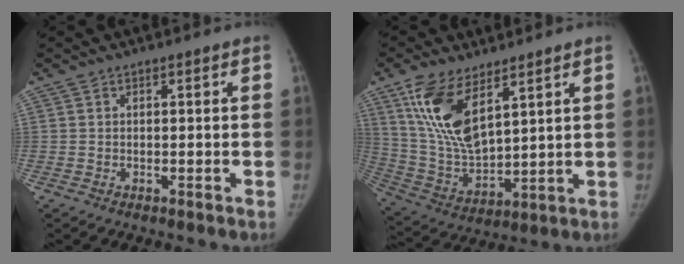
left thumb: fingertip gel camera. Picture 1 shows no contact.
{"total": 15.0, "force": [8.0, 6.6, 10.9], "torque": [-0.202, -0.035, 0.169]}